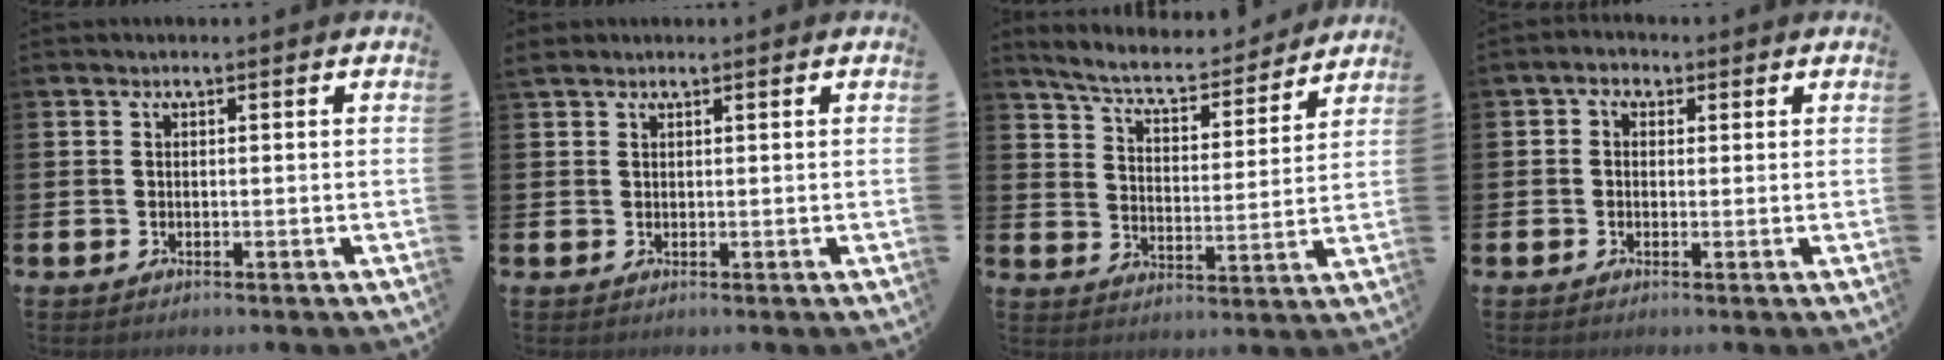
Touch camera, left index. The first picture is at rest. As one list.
[{"total": 1.3, "force": [1.2, 0.5, 0.1], "torque": [0.002, 0.000, 0.021]}, {"total": 6.6, "force": [6.1, 1.2, 2.1], "torque": [-0.076, -0.044, 0.103]}, {"total": 1.9, "force": [0.7, 1.6, 0.8], "torque": [-0.020, 0.008, 0.010]}]